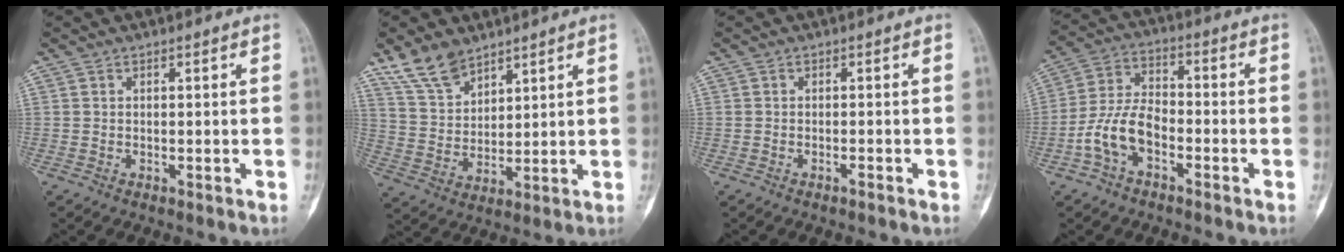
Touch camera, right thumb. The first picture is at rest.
{"total": 8.8, "force": [6.7, 4.5, 3.5], "torque": [-0.052, -0.031, 0.140]}
{"total": 0.8, "force": [-0.6, 0.1, 0.5], "torque": [-0.014, 0.003, -0.009]}
{"total": 9.4, "force": [-3.8, 5.4, 6.6], "torque": [-0.131, 0.037, -0.079]}